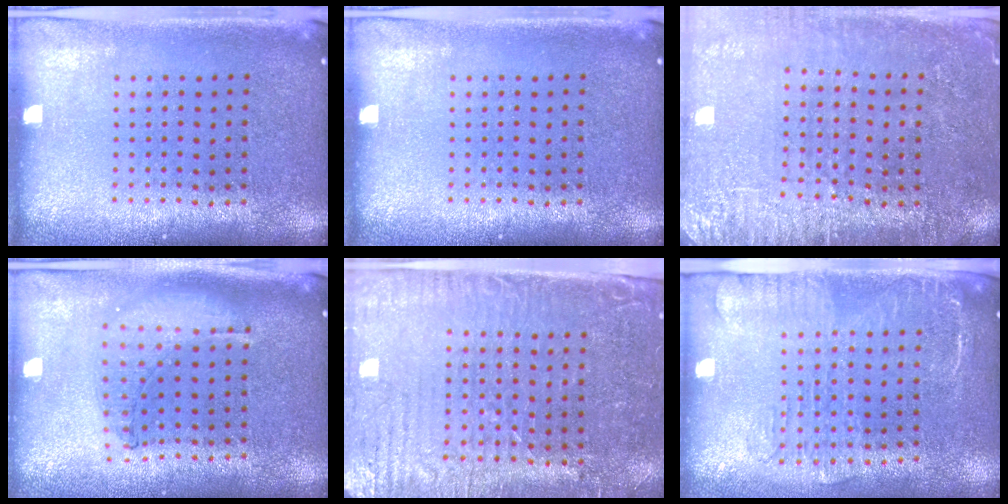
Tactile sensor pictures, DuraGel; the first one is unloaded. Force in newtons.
{"total": 0.0}
{"total": 3.0, "press": 2.8, "slide": 0.8}
{"total": 0.9, "press": 0.9, "slide": 0.3}
{"total": 3.5, "press": 3.3, "slide": 1.3}
{"total": 1.9, "press": 1.6, "slide": 1.1}